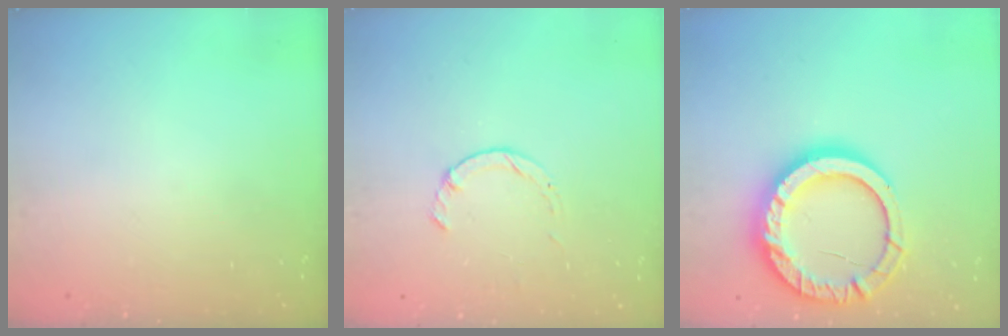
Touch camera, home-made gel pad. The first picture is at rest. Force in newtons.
{"total": 1.0, "press": 1.0, "slide": 0.3}
{"total": 19.7, "press": 19.6, "slide": 1.7}